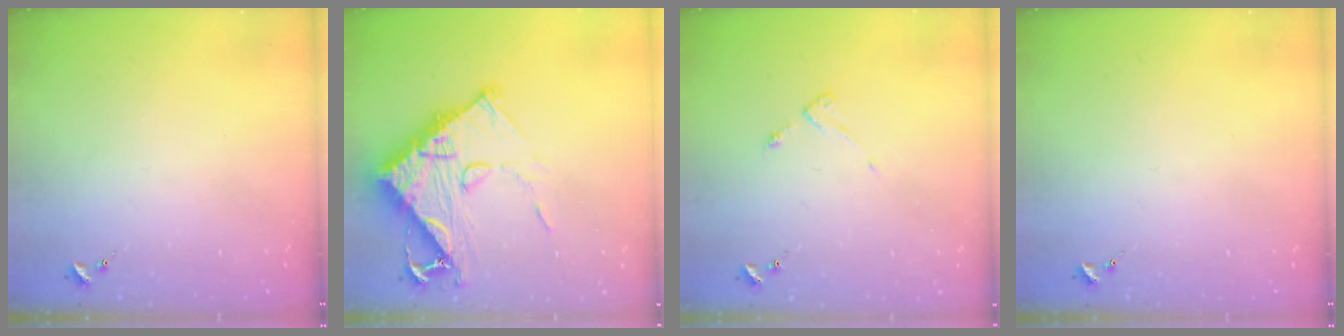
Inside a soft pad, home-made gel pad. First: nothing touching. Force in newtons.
{"total": 16.7, "press": 16.6, "slide": 1.9}
{"total": 3.4, "press": 3.3, "slide": 0.5}
{"total": 0.0}